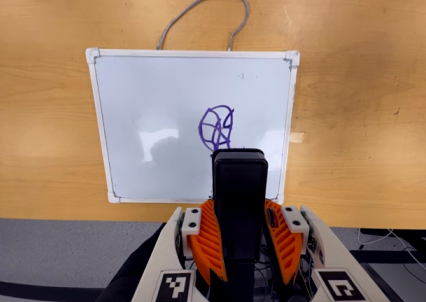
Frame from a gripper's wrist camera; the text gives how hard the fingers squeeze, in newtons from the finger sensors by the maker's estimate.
{"total": 11.0, "left": 8.4, "right": 13.5}